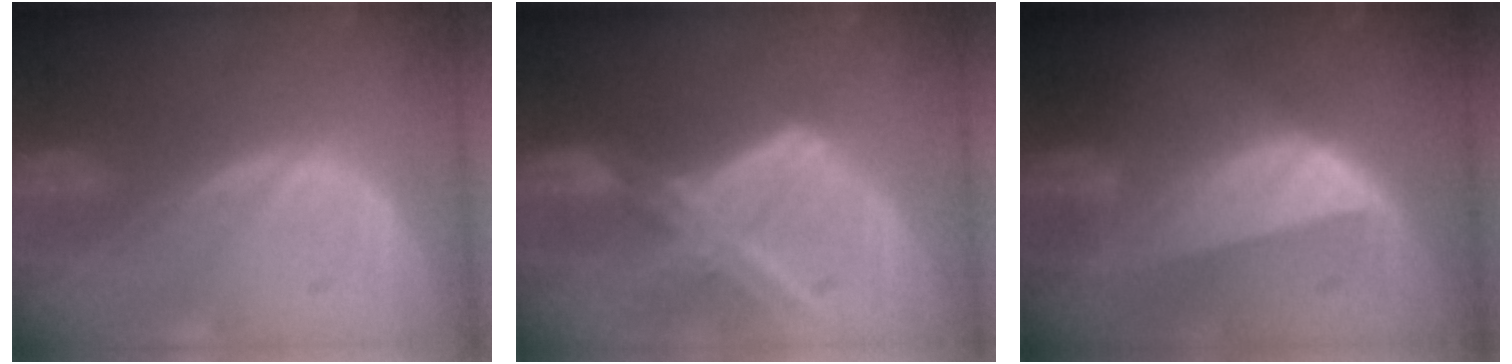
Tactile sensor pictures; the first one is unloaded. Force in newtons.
{"total": 8.2, "press": 7.3, "slide": 3.9}
{"total": 7.9, "press": 7.0, "slide": 3.7}